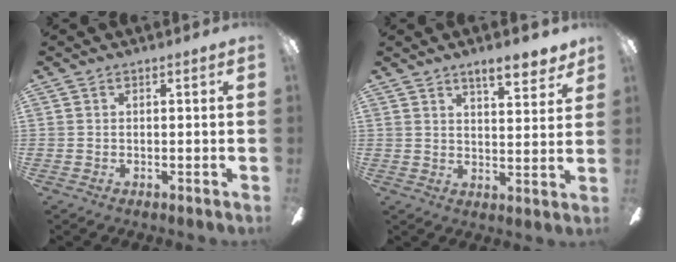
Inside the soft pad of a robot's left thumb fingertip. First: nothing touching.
{"total": 7.5, "force": [6.0, 2.0, 4.0], "torque": [-0.044, -0.035, 0.099]}